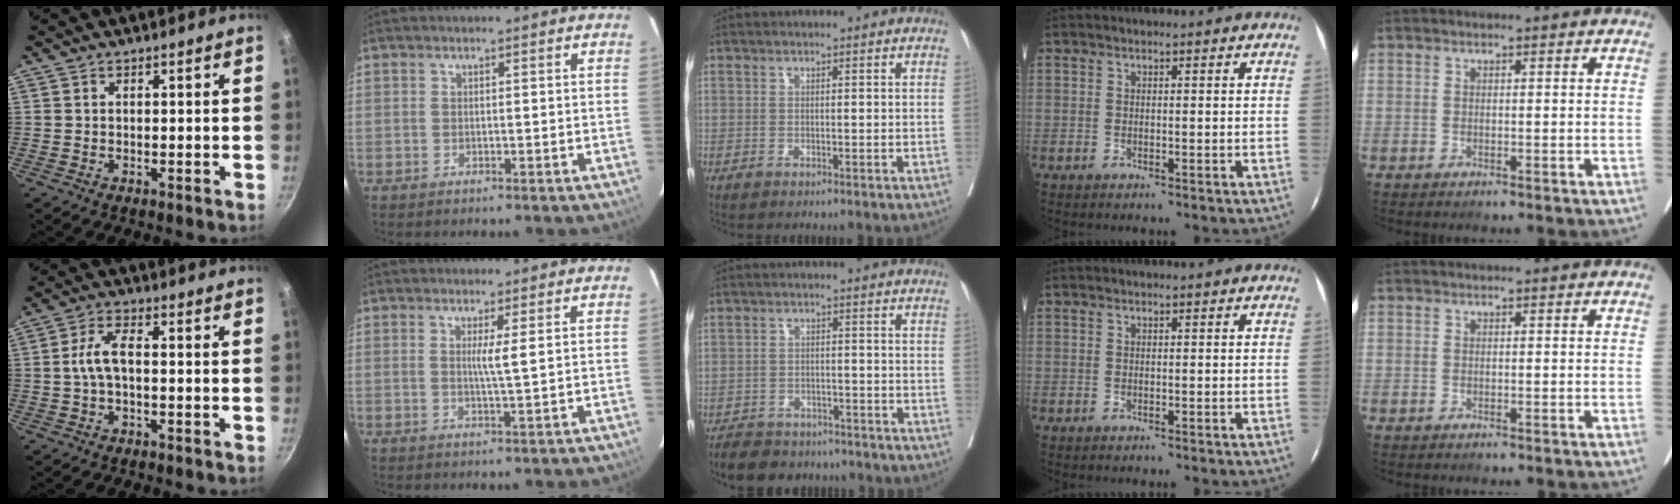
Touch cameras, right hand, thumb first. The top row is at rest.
{"thumb": {"total": 5.2, "force": [-0.2, 2.3, 4.7], "torque": [-0.101, 0.017, -0.008]}, "index": {"total": 2.3, "force": [0.7, -0.5, 2.1], "torque": [-0.040, -0.006, 0.012]}, "middle": {"total": 8.2, "force": [-7.1, 3.5, 2.0], "torque": [-0.031, -0.001, -0.102]}}